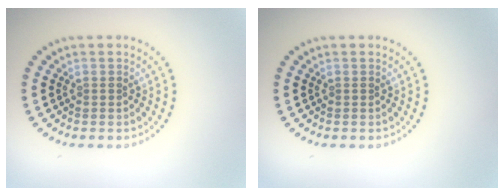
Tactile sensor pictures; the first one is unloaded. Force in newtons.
{"total": 0.0}